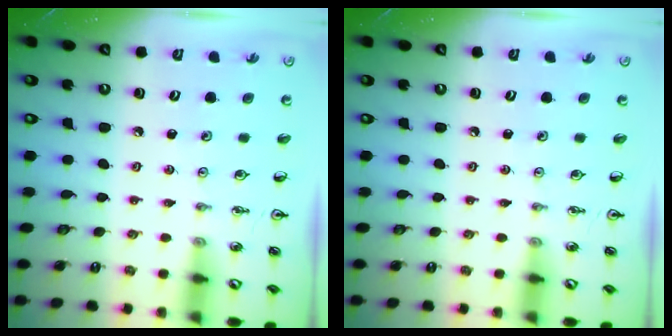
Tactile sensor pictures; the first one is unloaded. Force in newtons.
{"total": 0.0}